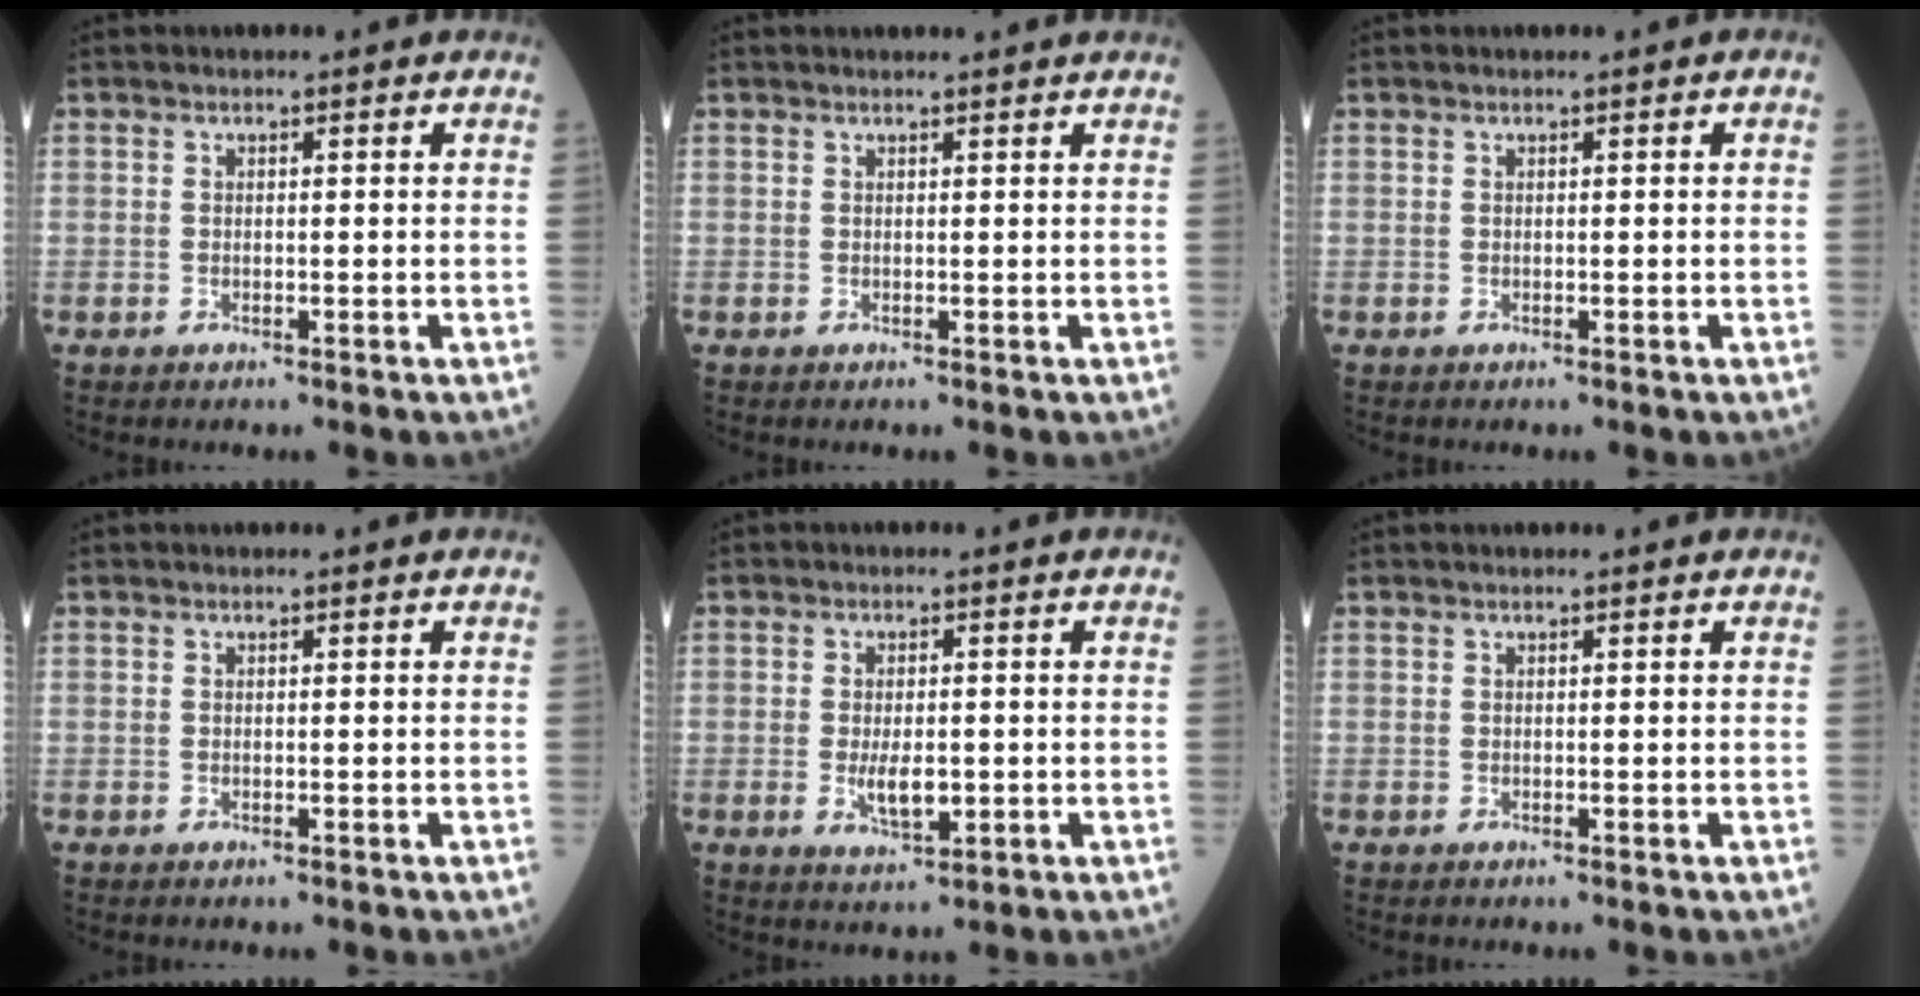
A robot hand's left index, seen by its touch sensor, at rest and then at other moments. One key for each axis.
{"total": 2.2, "fx": 2.2, "fy": -0.2, "fz": 0.5, "tx": -0.006, "ty": 0.008, "tz": 0.025}
{"total": 1.7, "fx": -1.6, "fy": -0.2, "fz": -0.6, "tx": 0.012, "ty": -0.003, "tz": -0.022}
{"total": 0.0}
{"total": 4.4, "fx": -0.8, "fy": 1.7, "fz": 4.0, "tx": -0.077, "ty": -0.007, "tz": -0.009}
{"total": 1.5, "fx": -1.4, "fy": -0.2, "fz": -0.6, "tx": 0.011, "ty": -0.001, "tz": -0.020}